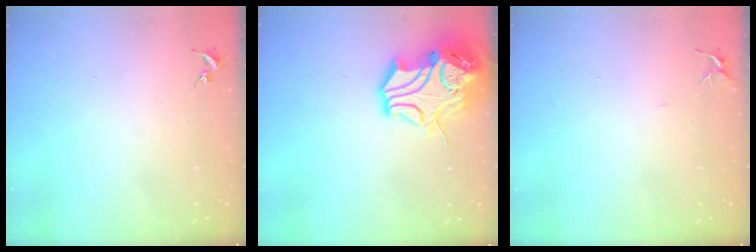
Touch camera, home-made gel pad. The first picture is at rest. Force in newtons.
{"total": 17.1, "press": 16.9, "slide": 2.6}
{"total": 4.5, "press": 4.5, "slide": 0.4}